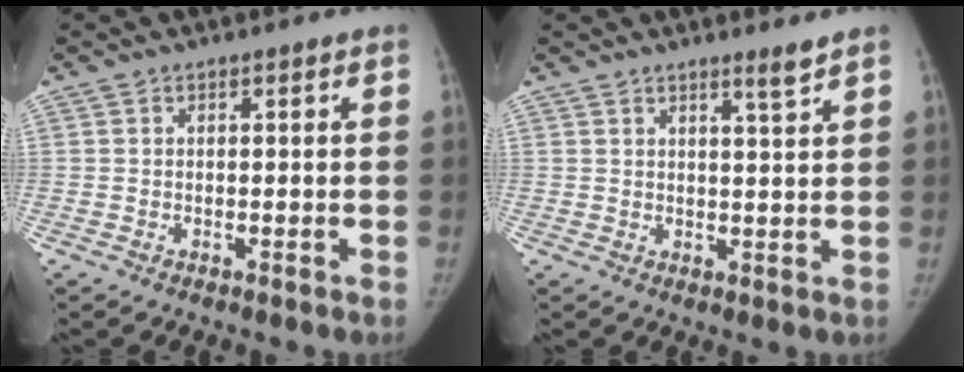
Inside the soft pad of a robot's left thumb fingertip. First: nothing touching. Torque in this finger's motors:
{"motor_torque": [-0.03, -0.16, 0.11, 0.38, 0.01]}